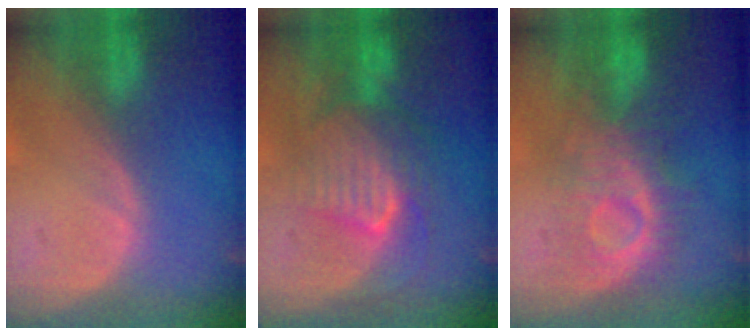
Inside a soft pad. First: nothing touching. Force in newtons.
{"total": 8.4, "press": 8.3, "slide": 1.6}
{"total": 8.7, "press": 8.5, "slide": 2.0}